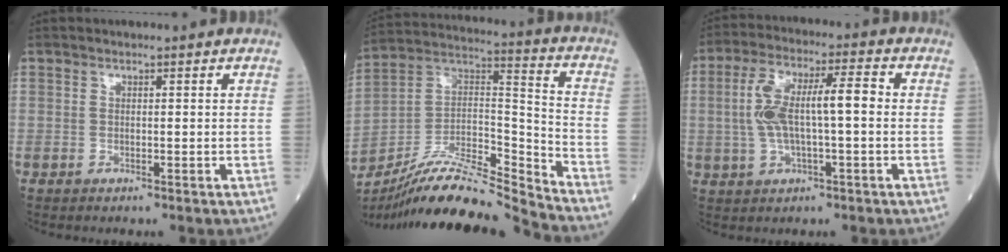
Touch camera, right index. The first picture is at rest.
{"total": 18.1, "force": [-16.9, -0.2, 6.6], "torque": [-0.121, 0.038, -0.302]}
{"total": 10.6, "force": [0.2, 2.6, 10.2], "torque": [-0.203, 0.029, 0.005]}